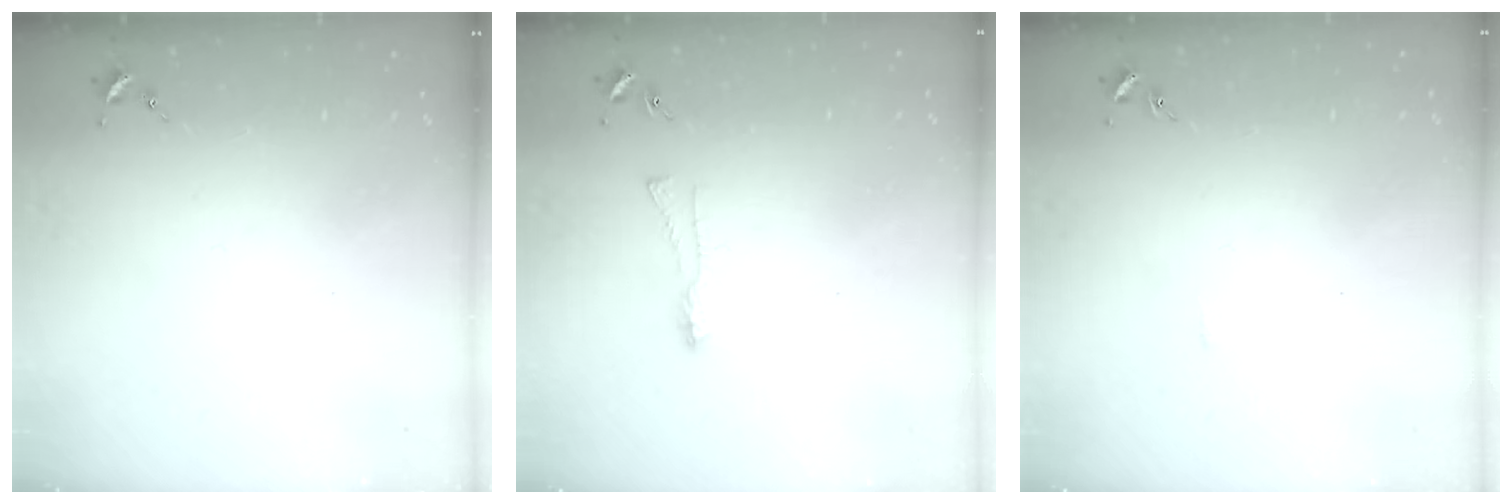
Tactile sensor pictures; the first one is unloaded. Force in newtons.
{"total": 6.9, "press": 6.8, "slide": 0.8}
{"total": 2.6, "press": 2.6, "slide": 0.3}